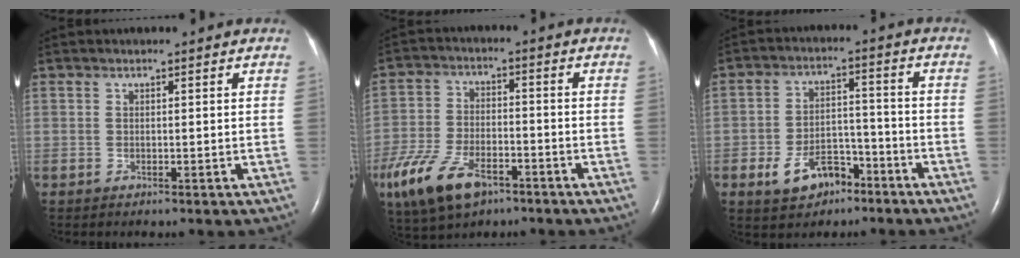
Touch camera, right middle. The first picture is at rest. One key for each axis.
{"total": 13.5, "fx": -8.1, "fy": 6.3, "fz": 8.9, "tx": -0.196, "ty": -0.013, "tz": -0.143}
{"total": 7.5, "fx": -4.5, "fy": 4.5, "fz": 4.0, "tx": -0.081, "ty": 0.014, "tz": -0.068}